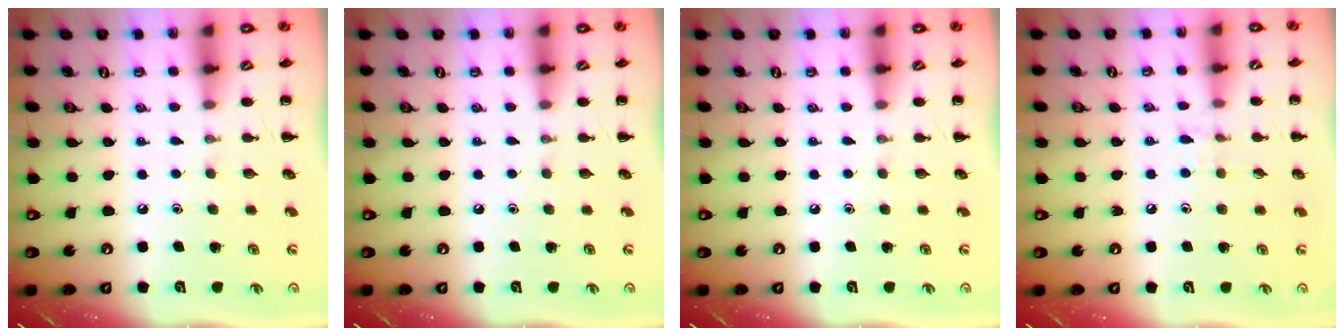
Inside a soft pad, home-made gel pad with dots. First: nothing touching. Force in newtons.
{"total": 0.0}
{"total": 0.0}
{"total": 6.7, "press": 6.3, "slide": 2.3}